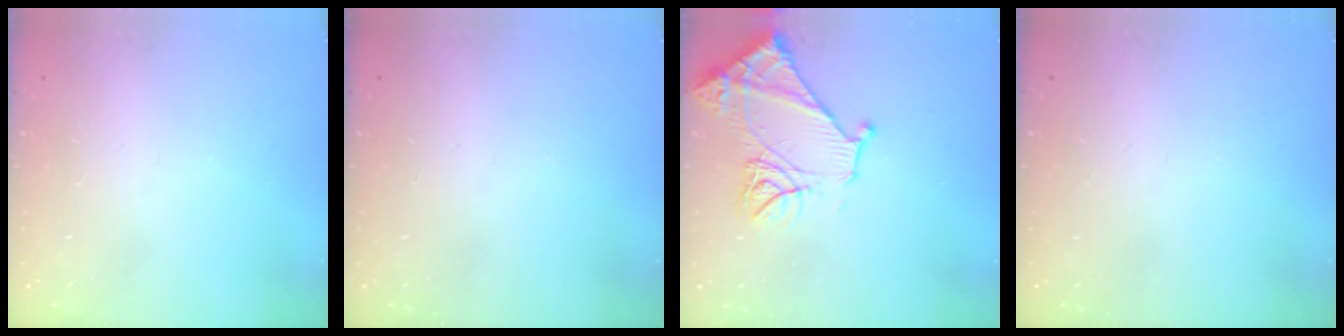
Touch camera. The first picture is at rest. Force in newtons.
{"total": 0.0}
{"total": 13.5, "press": 13.4, "slide": 1.3}
{"total": 0.0}